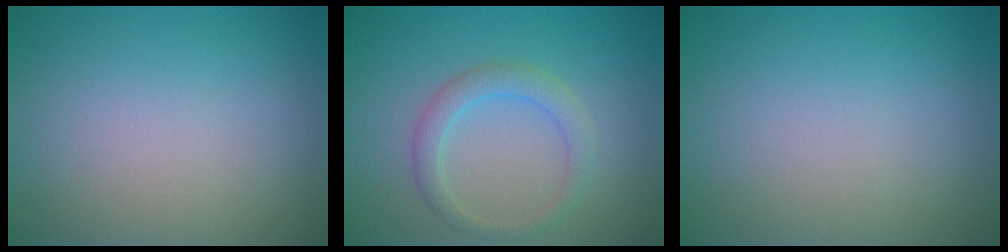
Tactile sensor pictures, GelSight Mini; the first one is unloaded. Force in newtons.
{"total": 2.5, "press": 2.5, "slide": 0.1}
{"total": 0.0}